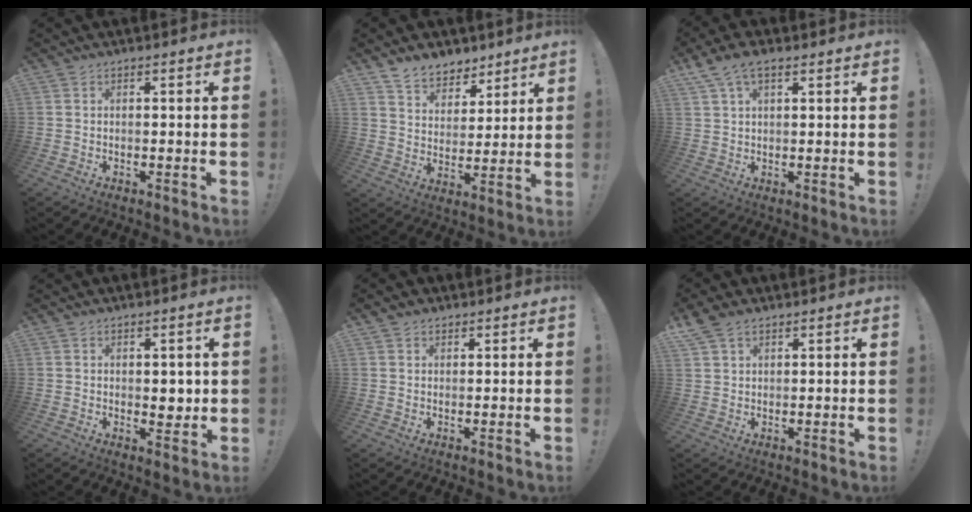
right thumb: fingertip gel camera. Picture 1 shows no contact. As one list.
[{"total": 9.1, "force": [7.3, 5.2, 1.6], "torque": [-0.031, -0.055, 0.144]}, {"total": 6.3, "force": [3.6, 2.9, 4.2], "torque": [-0.078, -0.002, 0.071]}, {"total": 3.6, "force": [0.6, 2.5, 2.5], "torque": [-0.029, -0.006, 0.009]}, {"total": 2.4, "force": [1.5, 1.7, 0.6], "torque": [-0.001, -0.007, 0.027]}, {"total": 4.8, "force": [3.4, 2.7, 2.1], "torque": [-0.039, -0.011, 0.066]}]